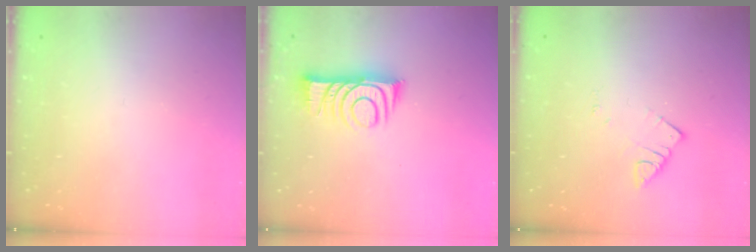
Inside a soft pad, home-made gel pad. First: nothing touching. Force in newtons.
{"total": 10.2, "press": 10.2, "slide": 0.4}
{"total": 2.6, "press": 2.6, "slide": 0.1}